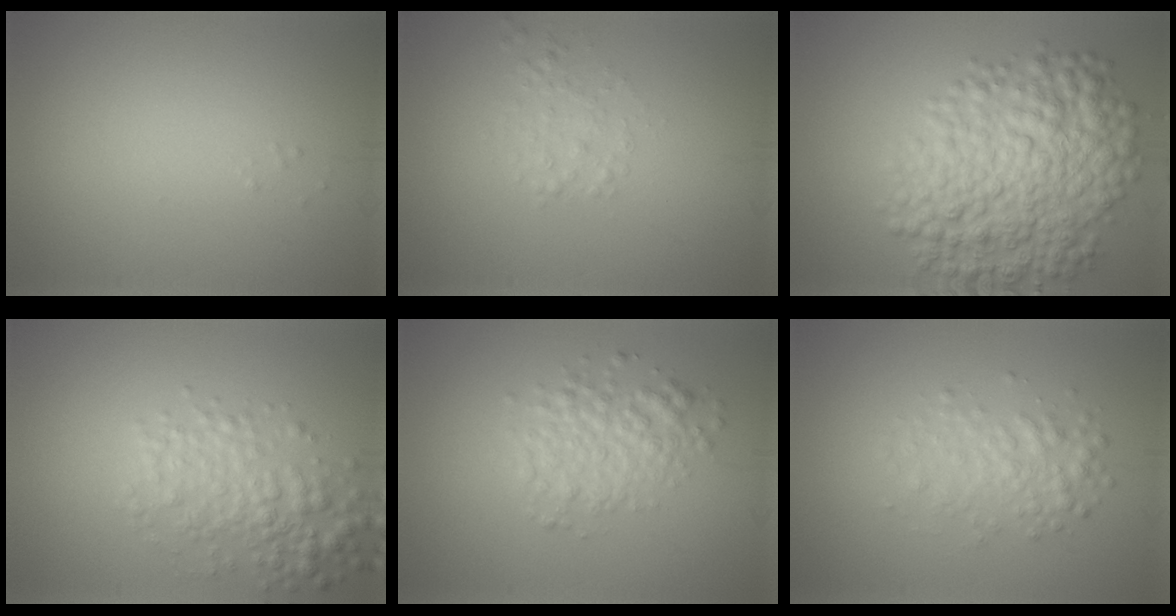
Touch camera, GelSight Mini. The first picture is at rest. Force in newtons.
{"total": 1.4, "press": 1.4, "slide": 0.1}
{"total": 9.3, "press": 9.3, "slide": 0.2}
{"total": 4.1, "press": 4.1, "slide": 0.1}
{"total": 3.5, "press": 3.5, "slide": 0.1}
{"total": 2.7, "press": 2.7, "slide": 0.1}